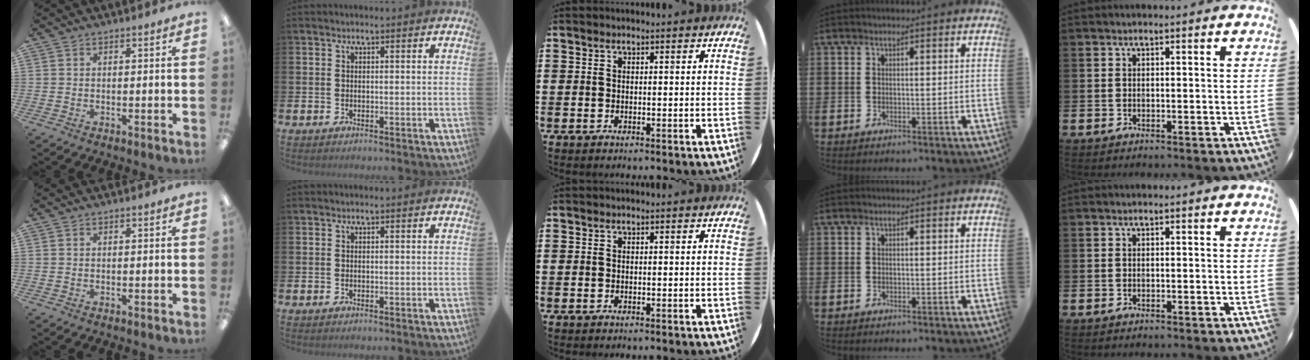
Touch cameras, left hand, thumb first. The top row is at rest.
{}